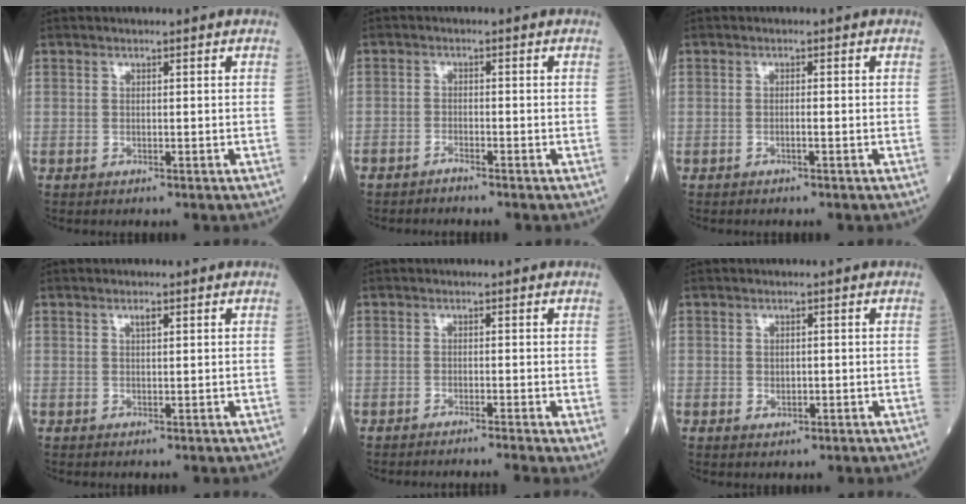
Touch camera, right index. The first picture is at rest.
{"total": 1.1, "force": [-1.1, 0.1, 0.1], "torque": [-0.004, 0.000, -0.022]}
{"total": 0.6, "force": [-0.2, 0.0, 0.6], "torque": [-0.014, 0.002, -0.002]}
{"total": 0.9, "force": [0.7, 0.1, 0.6], "torque": [-0.017, 0.002, 0.012]}
{"total": 3.0, "force": [-2.0, -0.4, 2.2], "torque": [-0.020, -0.002, -0.030]}
{"total": 1.2, "force": [-0.2, 0.9, 0.8], "torque": [-0.013, -0.001, 0.001]}